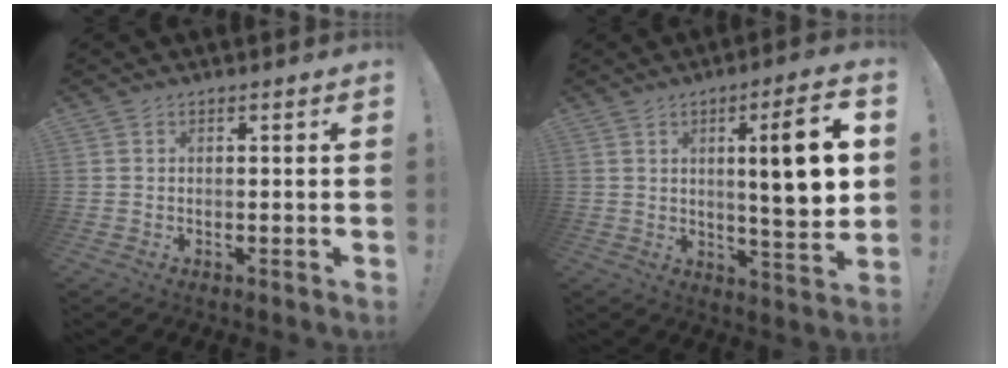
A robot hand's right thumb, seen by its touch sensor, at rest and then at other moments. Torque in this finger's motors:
{"motor_torque": [-0.05, 0.82, 0.70, 0.62, 0.07]}